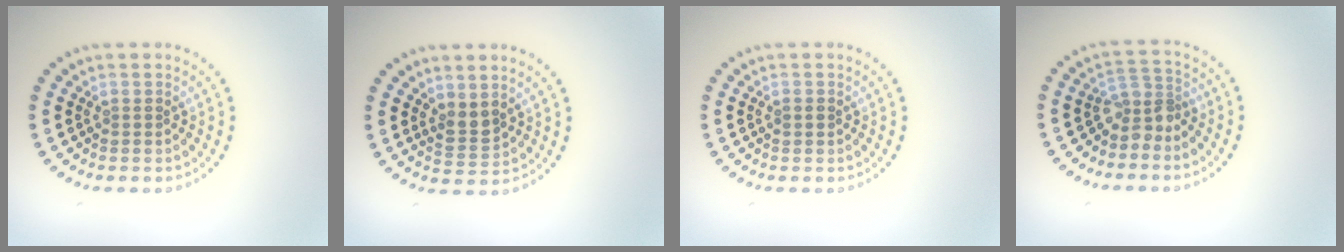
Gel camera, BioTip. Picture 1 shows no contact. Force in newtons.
{"total": 1.9, "press": 1.6, "slide": 1.0}
{"total": 0.8, "press": 0.8, "slide": 0.1}
{"total": 2.7, "press": 1.9, "slide": 1.9}